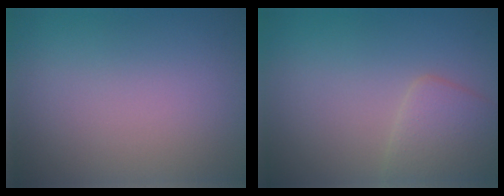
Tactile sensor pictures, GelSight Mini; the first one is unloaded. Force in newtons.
{"total": 2.9, "press": 2.9, "slide": 0.1}